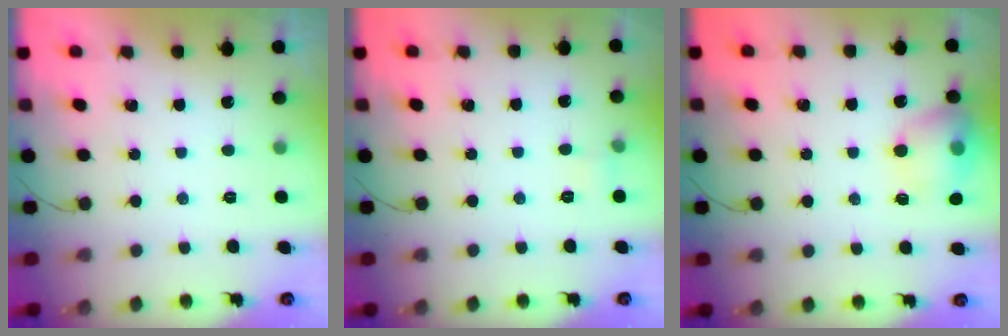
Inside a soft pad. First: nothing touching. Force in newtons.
{"total": 3.0, "press": 2.8, "slide": 1.0}
{"total": 13.1, "press": 13.0, "slide": 1.7}